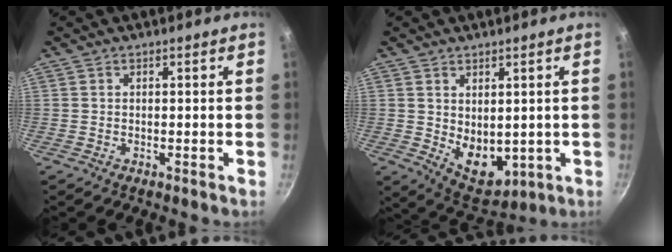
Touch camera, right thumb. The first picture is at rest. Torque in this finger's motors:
{"motor_torque": [-0.30, 0.58, 0.38, 0.77, 0.00]}